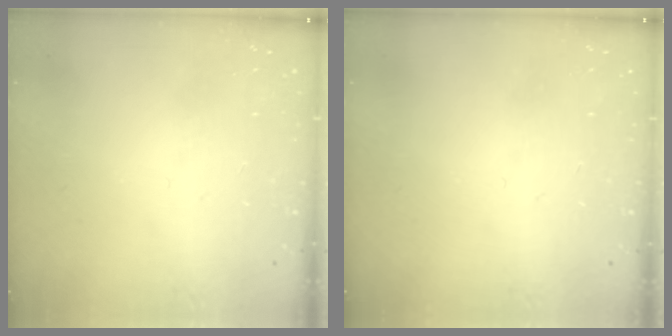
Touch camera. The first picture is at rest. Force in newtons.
{"total": 0.0}